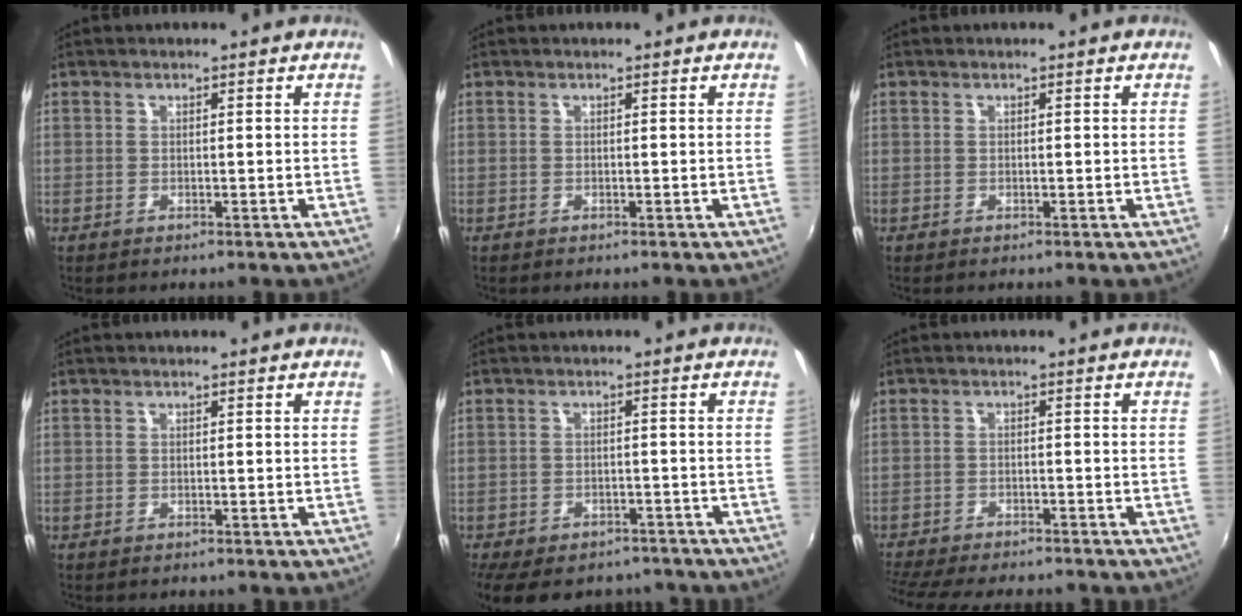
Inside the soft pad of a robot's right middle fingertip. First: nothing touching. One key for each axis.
{"total": 0.0}
{"total": 0.0}
{"total": 0.0}
{"total": 15.4, "fx": -12.1, "fy": 6.9, "fz": 6.6, "tx": -0.151, "ty": -0.017, "tz": -0.161}
{"total": 12.1, "fx": -10.7, "fy": 2.4, "fz": 5.1, "tx": -0.123, "ty": -0.024, "tz": -0.168}